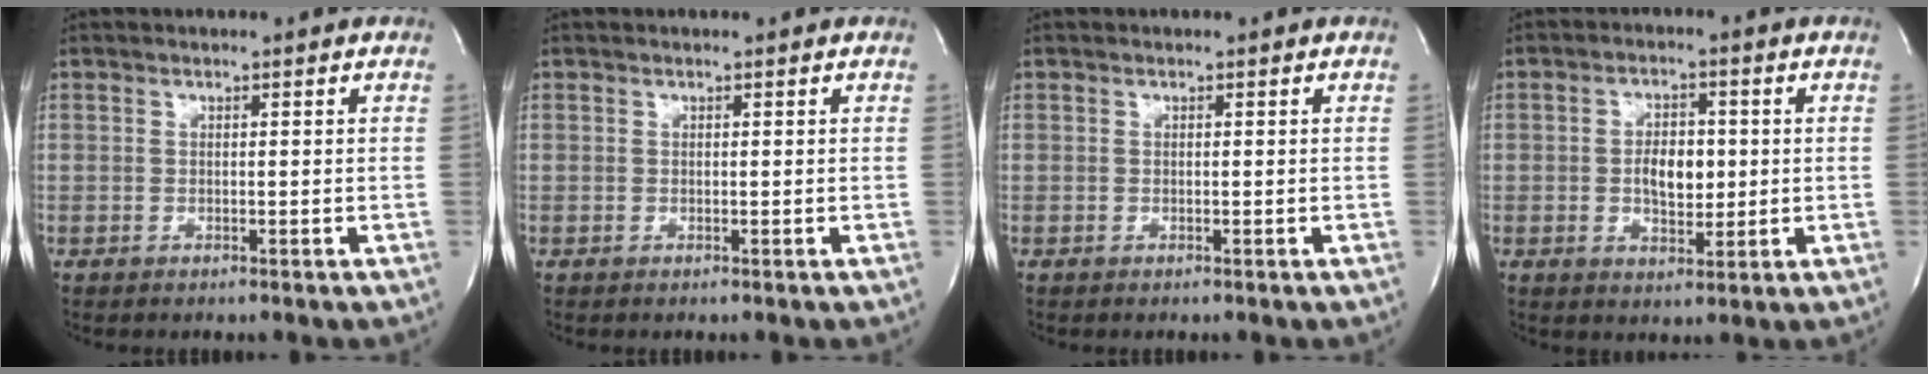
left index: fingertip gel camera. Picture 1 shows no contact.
{"total": 0.0}
{"total": 0.0}
{"total": 5.5, "force": [-0.1, 3.0, 4.6], "torque": [-0.078, 0.001, 0.002]}